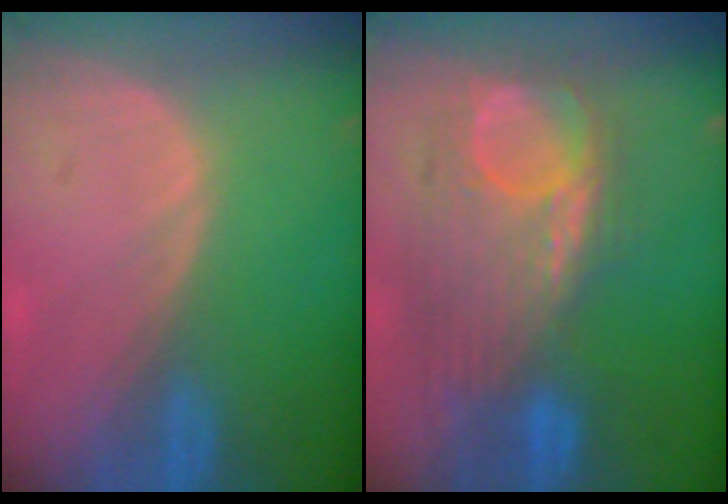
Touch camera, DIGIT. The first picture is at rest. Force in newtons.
{"total": 10.4, "press": 9.9, "slide": 3.0}